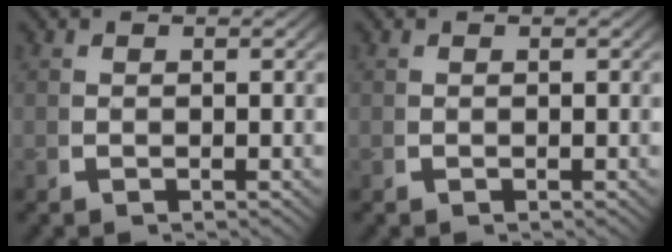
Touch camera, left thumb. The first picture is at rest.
{"total": 0.0}